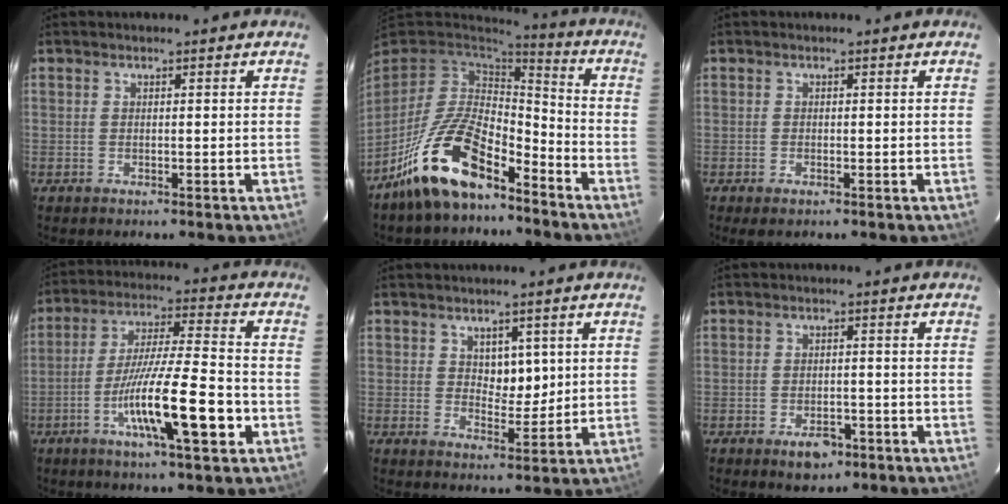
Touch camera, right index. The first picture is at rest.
{"total": 15.1, "force": [-9.8, 5.3, 10.1], "torque": [-0.202, 0.009, -0.184]}
{"total": 1.3, "force": [-0.7, 0.5, 0.9], "torque": [-0.017, -0.002, -0.005]}
{"total": 14.6, "force": [-5.0, 0.9, 13.7], "torque": [-0.241, -0.012, -0.085]}
{"total": 4.4, "force": [1.4, 2.6, 3.3], "torque": [-0.043, -0.002, 0.029]}
{"total": 3.8, "force": [-2.3, 2.1, 2.3], "torque": [-0.032, 0.001, -0.027]}